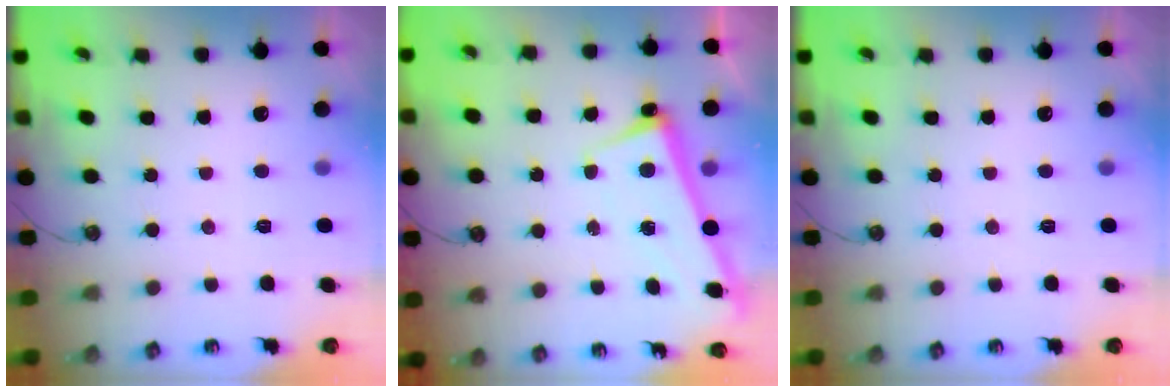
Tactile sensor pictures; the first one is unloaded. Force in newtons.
{"total": 2.6, "press": 2.6, "slide": 0.5}
{"total": 0.0}